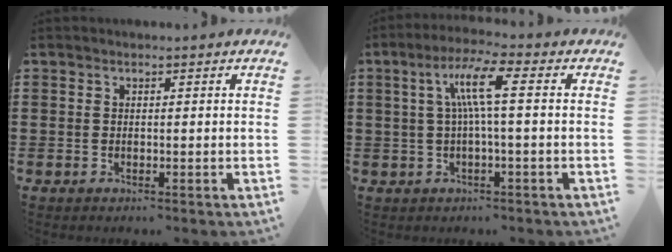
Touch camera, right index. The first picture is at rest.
{"total": 6.4, "force": [0.6, 0.4, 6.4], "torque": [-0.130, 0.003, 0.000]}